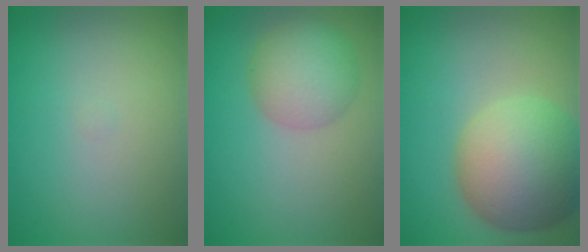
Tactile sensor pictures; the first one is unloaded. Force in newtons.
{"total": 4.4, "press": 4.4, "slide": 0.2}
{"total": 10.1, "press": 10.1, "slide": 0.9}